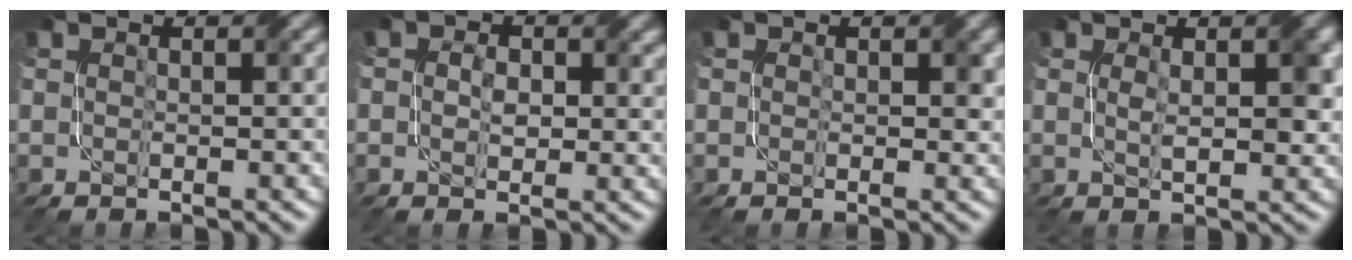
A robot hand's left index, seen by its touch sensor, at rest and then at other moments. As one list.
[{"total": 2.8, "force": [0.3, 1.9, 2.0], "torque": [-0.034, -0.003, 0.003]}, {"total": 1.5, "force": [0.7, 1.1, 0.8], "torque": [-0.006, -0.004, 0.007]}, {"total": 3.1, "force": [0.5, 1.2, 2.8], "torque": [-0.046, -0.003, 0.011]}]